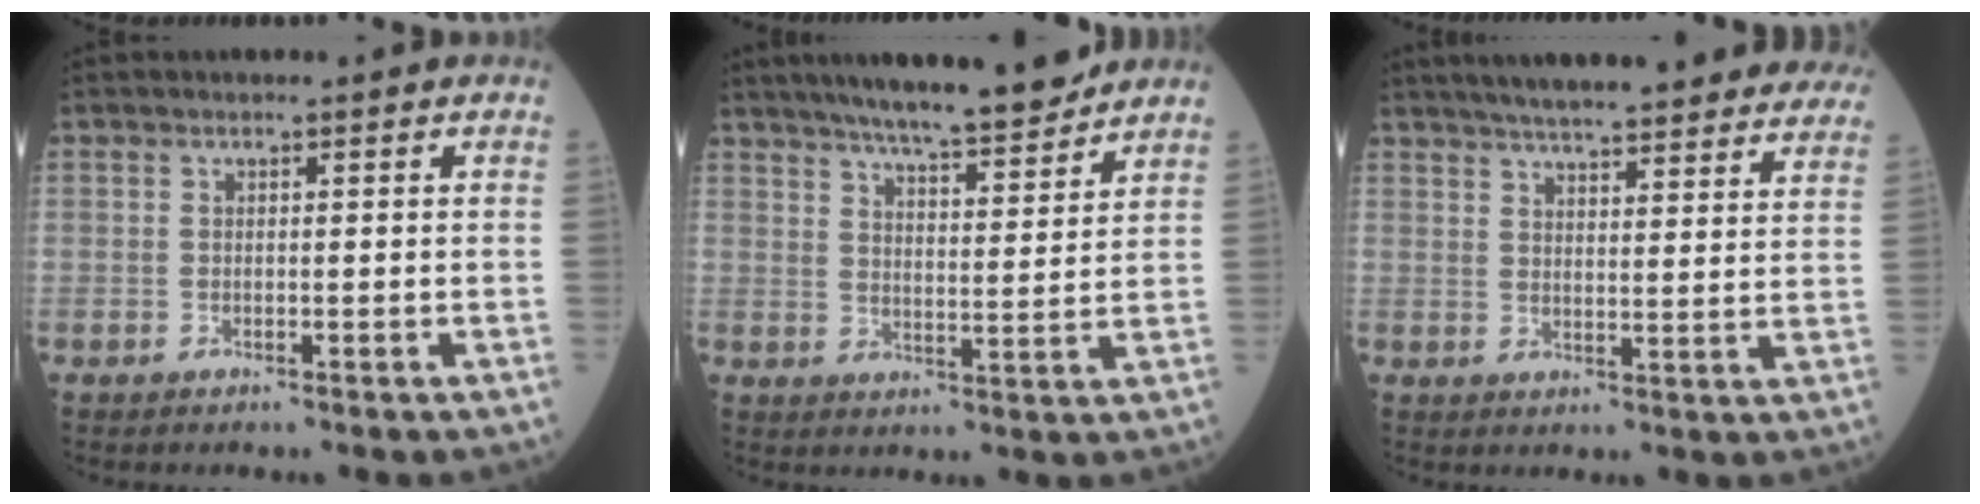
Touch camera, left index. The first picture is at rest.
{"total": 13.6, "force": [11.8, 1.3, 6.5], "torque": [-0.098, 0.001, 0.173]}
{"total": 26.4, "force": [23.4, 3.9, 11.6], "torque": [-0.173, -0.021, 0.283]}